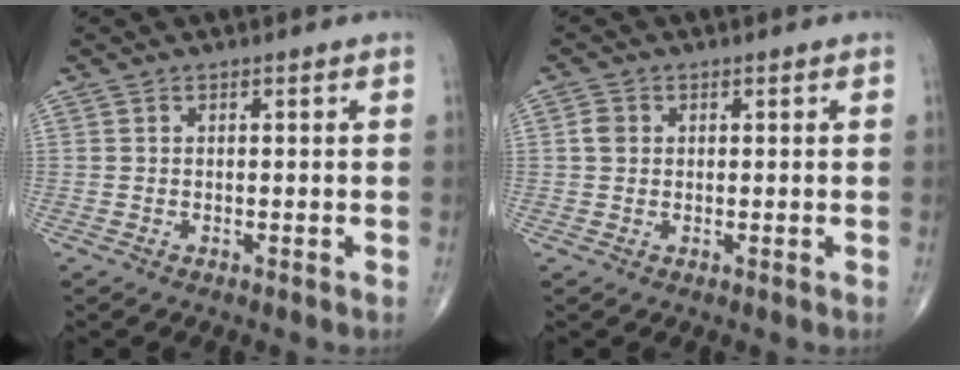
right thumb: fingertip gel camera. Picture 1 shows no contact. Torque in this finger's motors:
{"motor_torque": [-0.38, 0.30, 0.27, 0.08, 0.01]}